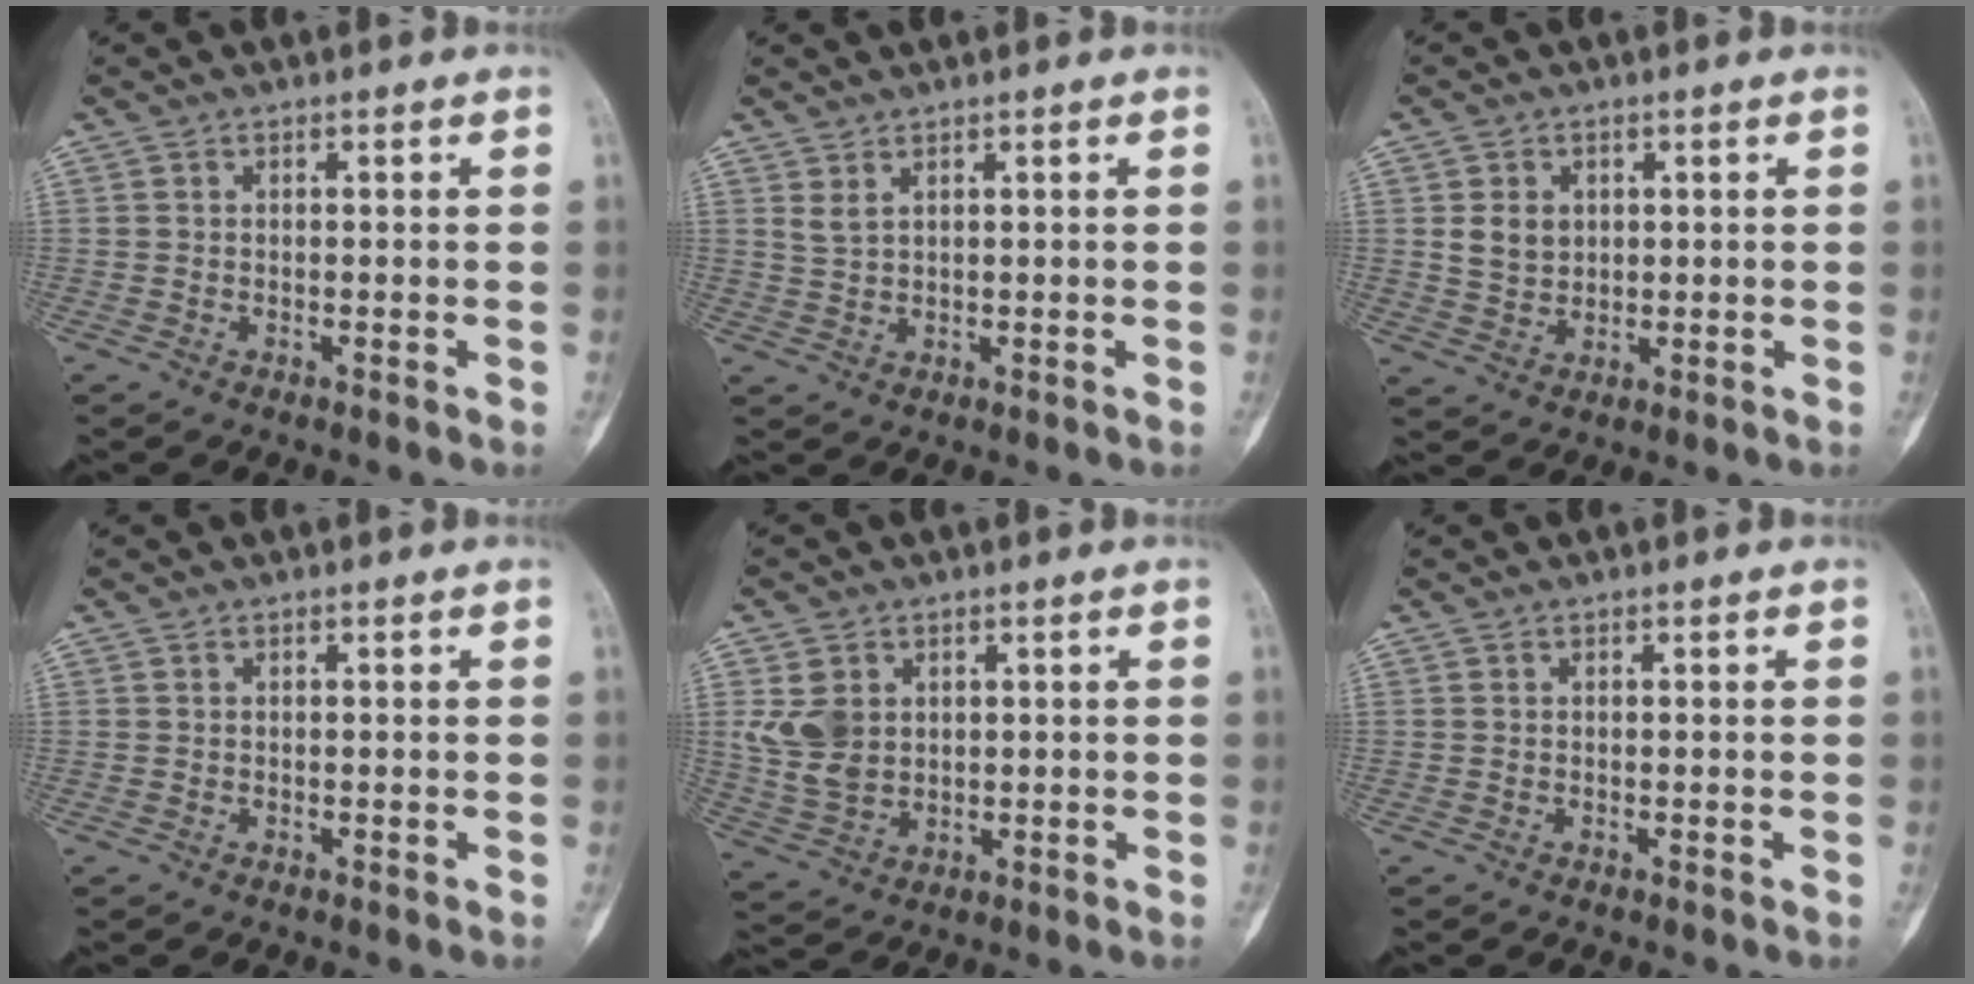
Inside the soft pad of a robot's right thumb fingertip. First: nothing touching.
{"total": 1.9, "force": [1.4, 0.6, 1.2], "torque": [-0.025, -0.007, 0.034]}
{"total": 4.9, "force": [1.2, 3.9, 2.6], "torque": [-0.025, -0.009, 0.027]}
{"total": 0.0}
{"total": 8.0, "force": [2.0, 6.1, 4.7], "torque": [-0.078, -0.007, 0.053]}
{"total": 0.0}